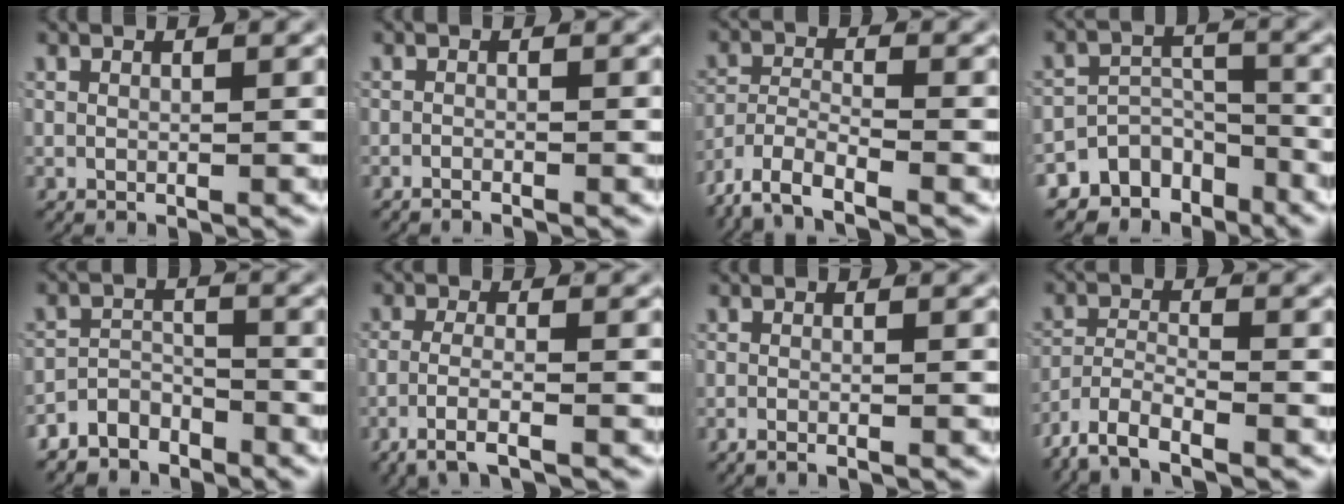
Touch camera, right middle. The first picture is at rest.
{"total": 1.2, "force": [-1.2, 0.1, 0.2], "torque": [-0.005, -0.002, -0.022]}
{"total": 6.5, "force": [-4.9, 3.0, 3.2], "torque": [-0.063, -0.018, -0.083]}
{"total": 10.8, "force": [-8.0, 6.5, 3.1], "torque": [-0.032, -0.017, -0.138]}
{"total": 4.9, "force": [-4.0, 2.6, 1.3], "torque": [-0.001, 0.000, -0.080]}
{"total": 3.7, "force": [-2.5, 0.7, 2.6], "torque": [-0.057, -0.017, -0.039]}
{"total": 1.5, "force": [-1.3, 0.2, 0.7], "torque": [-0.015, -0.001, -0.026]}
{"total": 5.8, "force": [-4.5, 2.6, 2.7], "torque": [-0.053, -0.014, -0.079]}